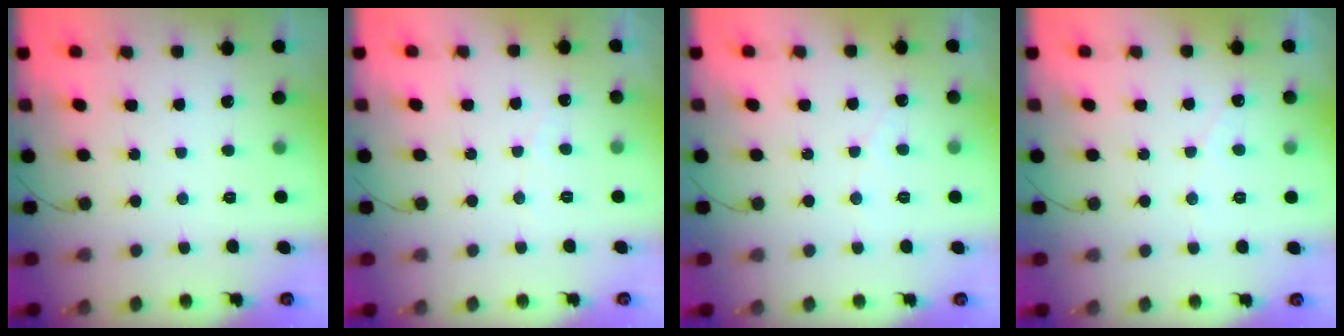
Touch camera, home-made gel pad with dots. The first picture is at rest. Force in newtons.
{"total": 1.9, "press": 1.9, "slide": 0.2}
{"total": 2.1, "press": 2.1, "slide": 0.1}
{"total": 1.6, "press": 1.6, "slide": 0.1}